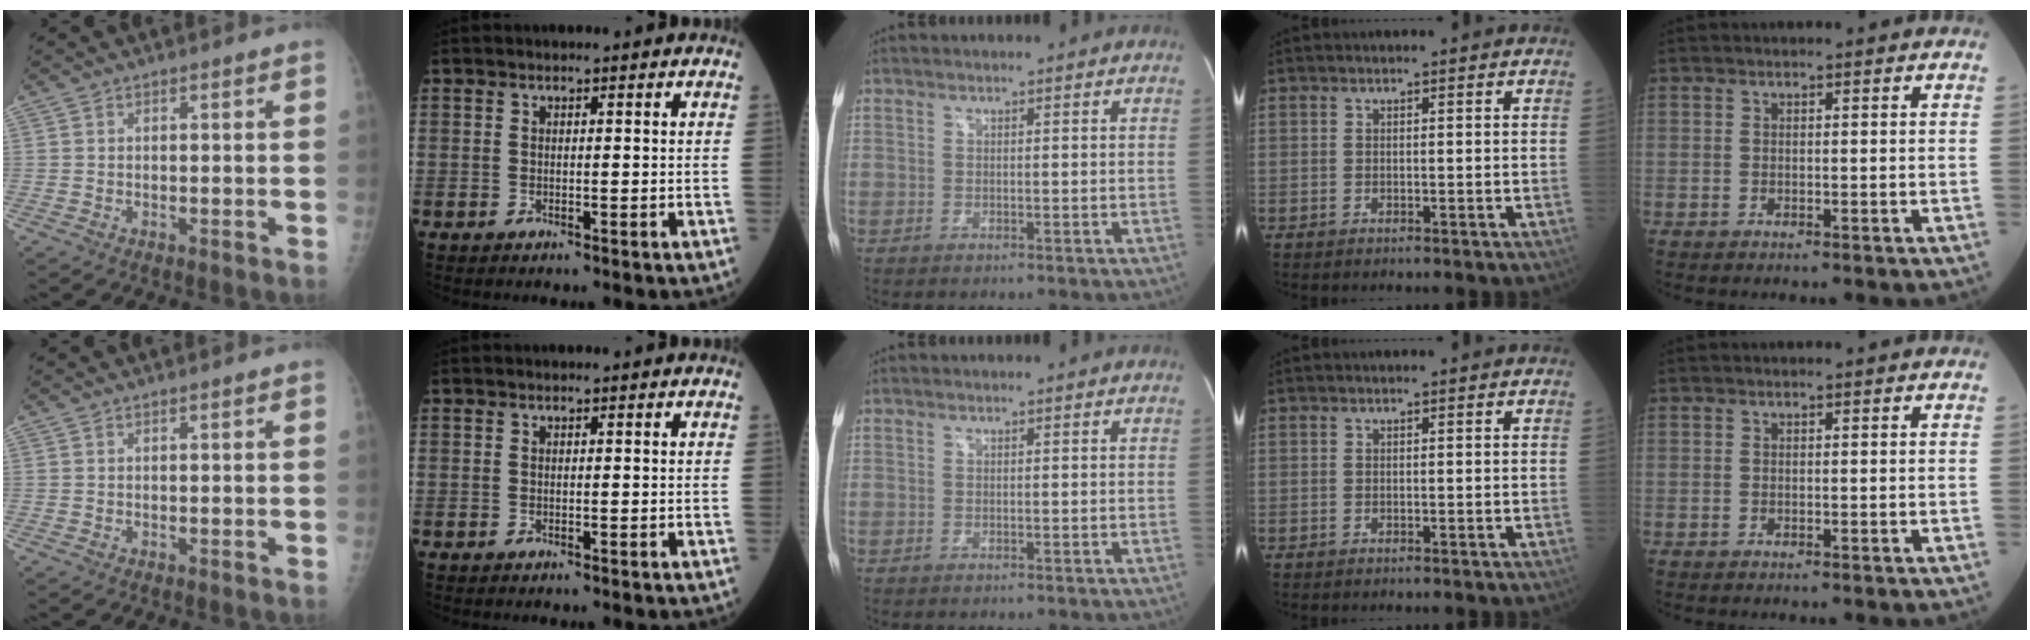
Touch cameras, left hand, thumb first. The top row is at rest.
{}